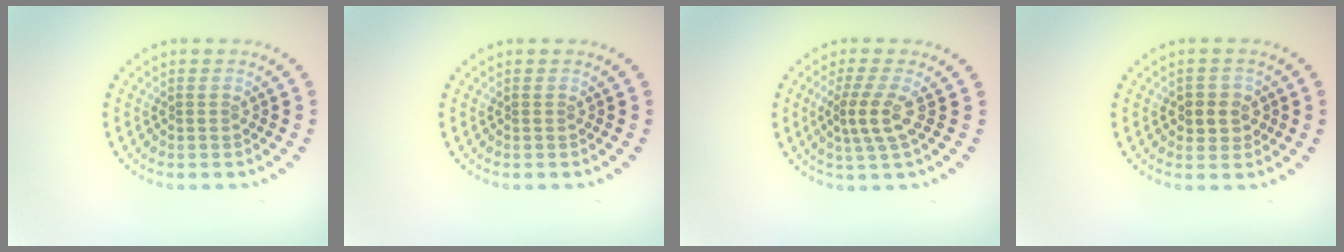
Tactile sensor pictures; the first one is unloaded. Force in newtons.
{"total": 0.0}
{"total": 2.7, "press": 2.2, "slide": 1.6}
{"total": 2.3, "press": 2.2, "slide": 0.7}